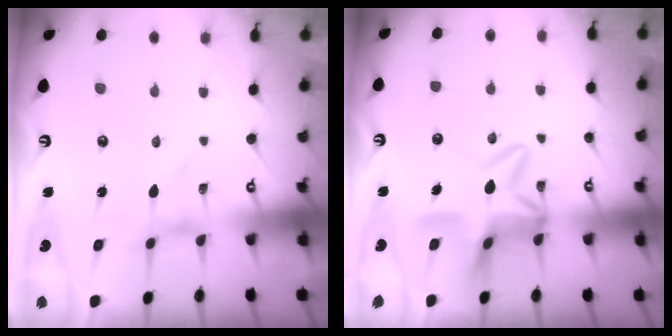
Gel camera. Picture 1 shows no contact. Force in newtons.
{"total": 12.2, "press": 12.1, "slide": 1.3}